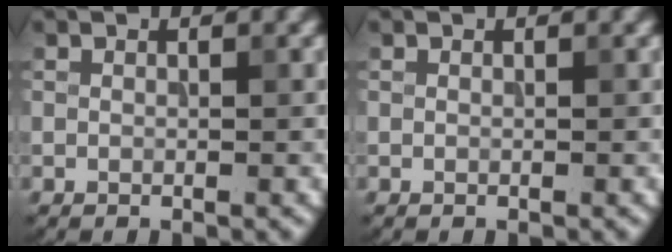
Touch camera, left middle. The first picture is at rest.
{"total": 0.0}